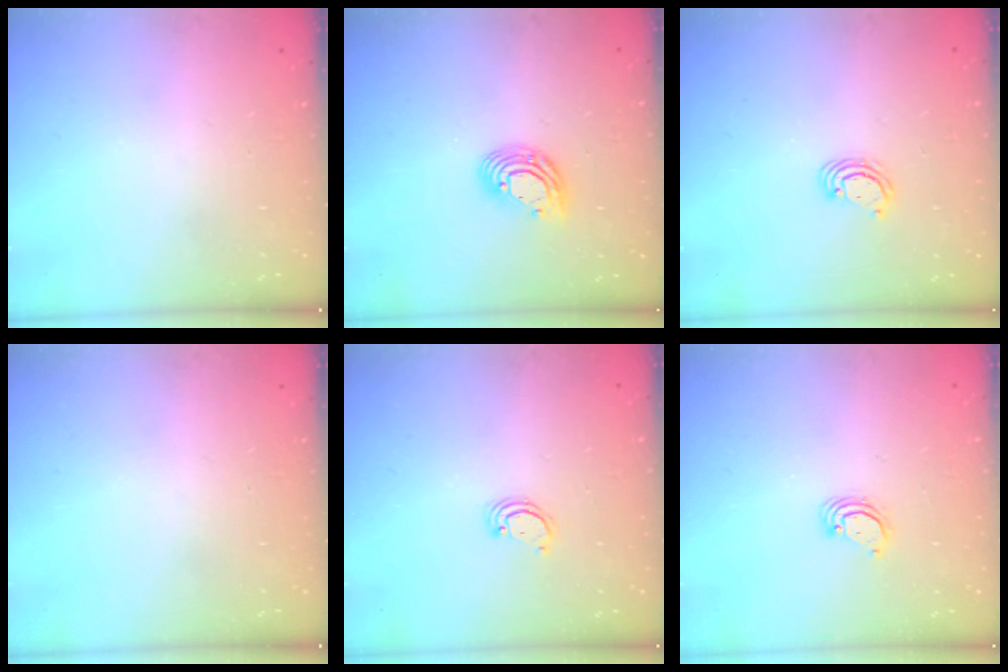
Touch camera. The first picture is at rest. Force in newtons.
{"total": 10.5, "press": 10.4, "slide": 1.9}
{"total": 2.5, "press": 2.5, "slide": 0.3}
{"total": 0.0}
{"total": 1.7, "press": 1.7, "slide": 0.1}
{"total": 2.9, "press": 2.9, "slide": 0.3}